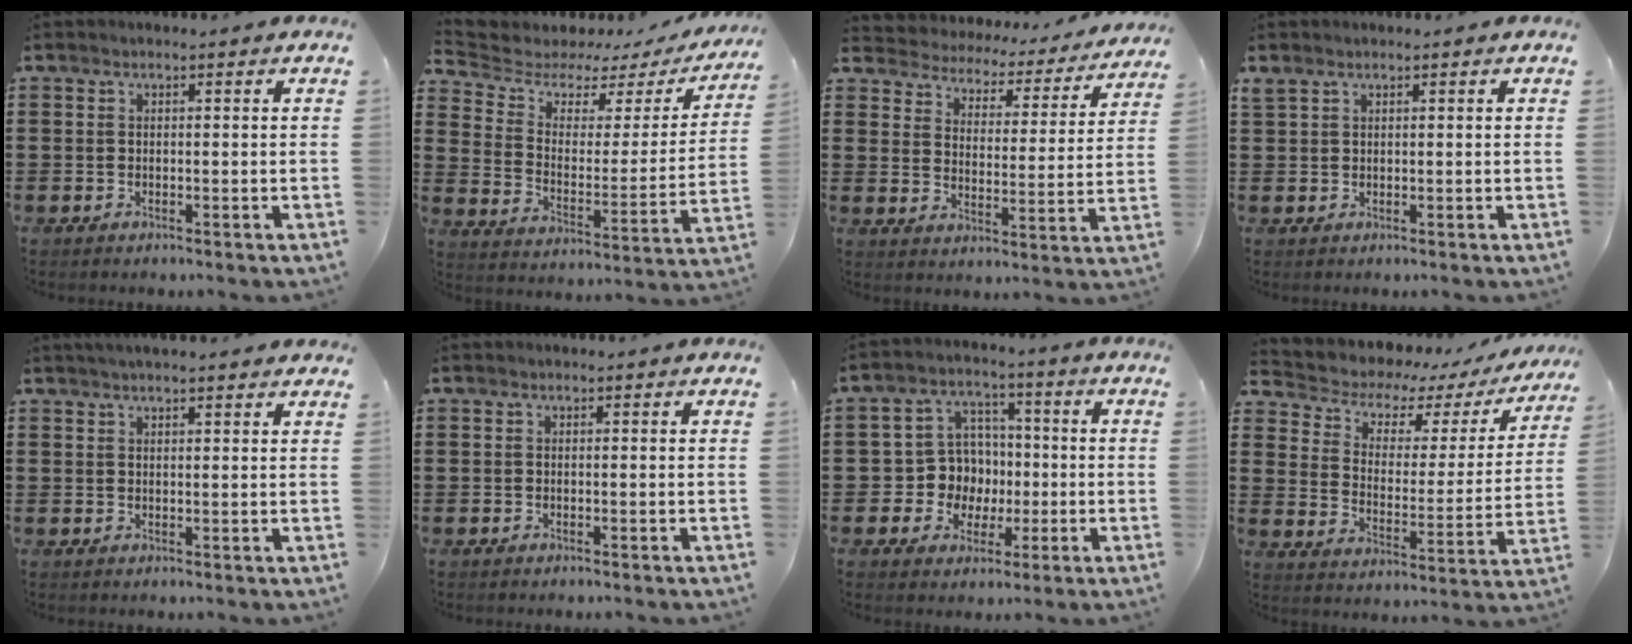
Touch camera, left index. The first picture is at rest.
{"total": 4.0, "force": [3.0, 2.2, 1.4], "torque": [-0.054, -0.022, 0.045]}
{"total": 2.5, "force": [2.4, 0.5, -0.6], "torque": [-0.013, -0.028, 0.030]}
{"total": 1.4, "force": [1.1, 0.6, 0.5], "torque": [-0.012, 0.001, 0.022]}
{"total": 1.7, "force": [1.5, 0.1, 0.7], "torque": [-0.016, 0.004, 0.029]}
{"total": 0.0}
{"total": 8.0, "force": [-0.2, 7.8, 2.0], "torque": [-0.066, 0.008, 0.002]}
{"total": 4.0, "force": [2.9, 2.3, 1.4], "torque": [-0.051, -0.028, 0.041]}